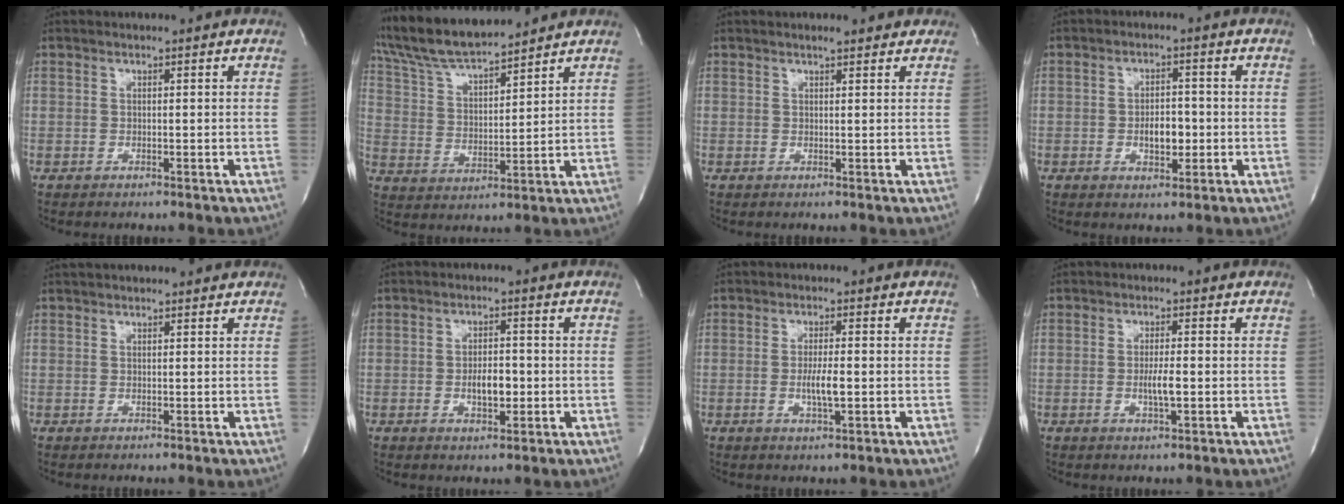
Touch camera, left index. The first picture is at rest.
{"total": 12.4, "force": [11.5, 0.8, 4.5], "torque": [-0.094, 0.015, 0.219]}
{"total": 2.3, "force": [1.9, 0.6, 1.0], "torque": [-0.016, 0.010, 0.023]}
{"total": 4.3, "force": [-0.9, 2.2, 3.6], "torque": [-0.053, 0.001, -0.012]}
{"total": 6.4, "force": [6.0, 0.9, 2.3], "torque": [-0.030, 0.029, 0.074]}
{"total": 4.0, "force": [-0.9, 1.7, 3.5], "torque": [-0.057, 0.000, -0.013]}
{"total": 3.7, "force": [-0.7, 0.4, 3.6], "torque": [-0.070, -0.007, -0.013]}
{"total": 3.0, "force": [-0.7, 0.3, 2.9], "torque": [-0.058, -0.006, -0.012]}